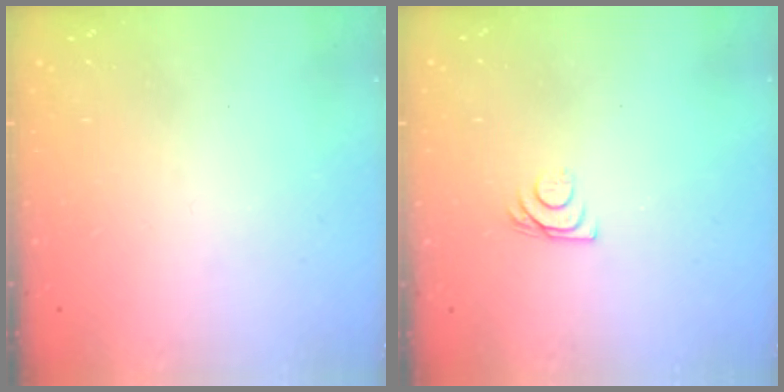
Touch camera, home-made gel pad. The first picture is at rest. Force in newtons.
{"total": 6.1, "press": 6.0, "slide": 0.8}